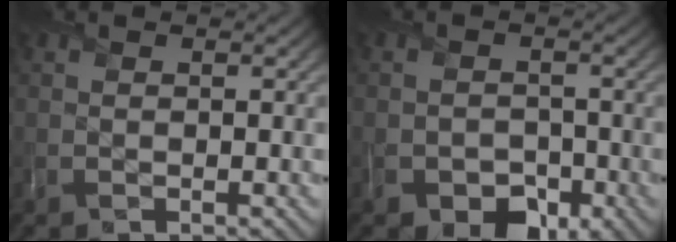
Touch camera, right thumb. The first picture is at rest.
{"total": 5.5, "force": [-2.8, 3.8, 2.8], "torque": [-0.037, -0.006, -0.044]}